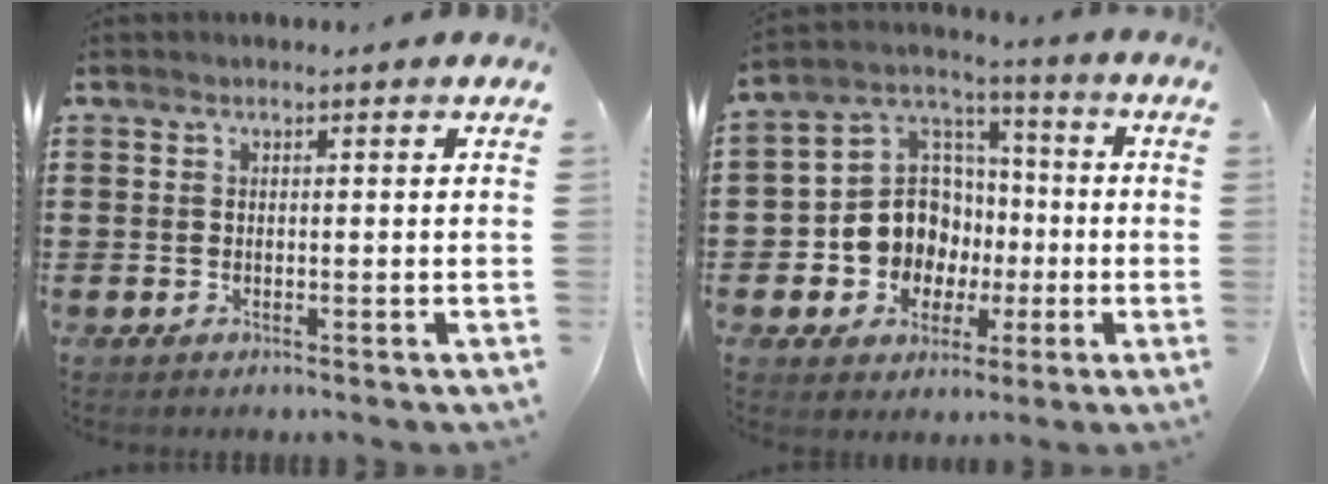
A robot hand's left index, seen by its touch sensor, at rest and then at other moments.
{"total": 10.8, "force": [-1.8, 10.0, 3.6], "torque": [-0.119, 0.010, -0.031]}